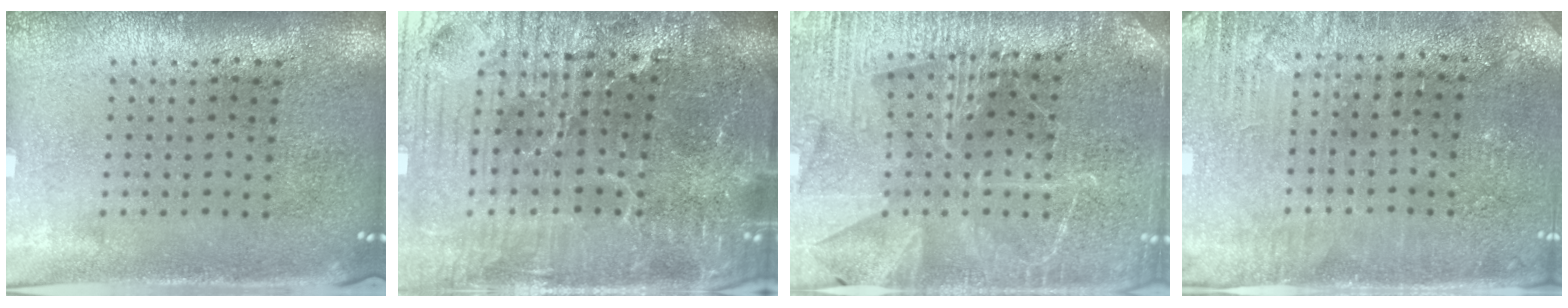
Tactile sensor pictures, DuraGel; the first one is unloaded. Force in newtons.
{"total": 6.4, "press": 6.0, "slide": 2.3}
{"total": 4.2, "press": 4.0, "slide": 1.4}
{"total": 2.8, "press": 2.8, "slide": 0.4}